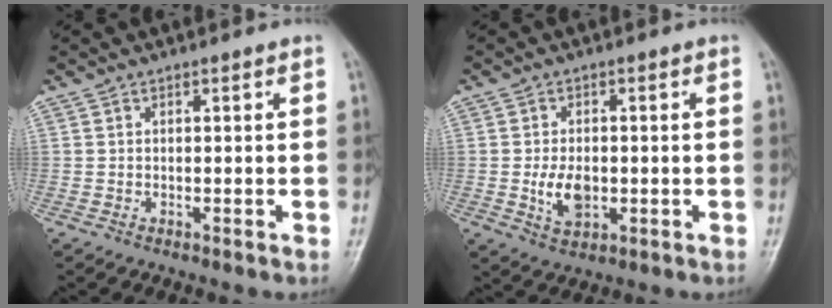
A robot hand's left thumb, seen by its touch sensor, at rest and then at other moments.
{"total": 5.8, "force": [-0.8, 3.7, 4.4], "torque": [-0.070, -0.005, -0.009]}